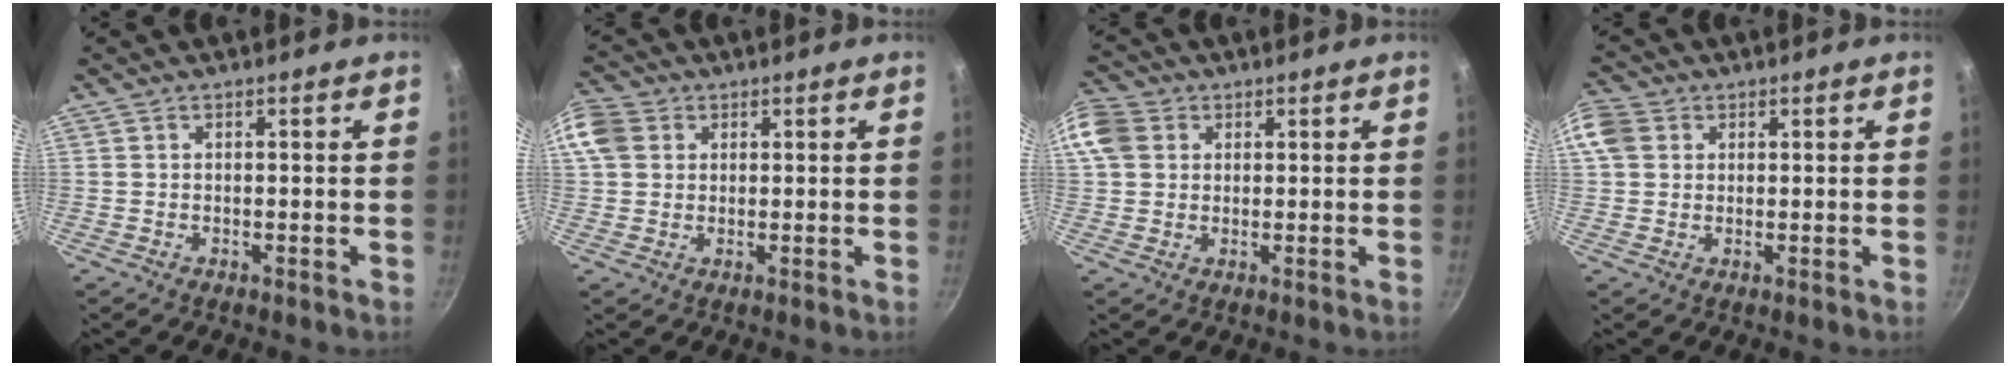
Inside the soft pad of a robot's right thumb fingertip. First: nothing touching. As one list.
[{"total": 7.4, "force": [2.1, 6.1, 3.6], "torque": [-0.061, 0.005, 0.028]}, {"total": 8.5, "force": [2.3, 7.0, 4.2], "torque": [-0.076, 0.009, 0.031]}, {"total": 5.7, "force": [1.6, 4.7, 2.8], "torque": [-0.046, 0.003, 0.019]}]